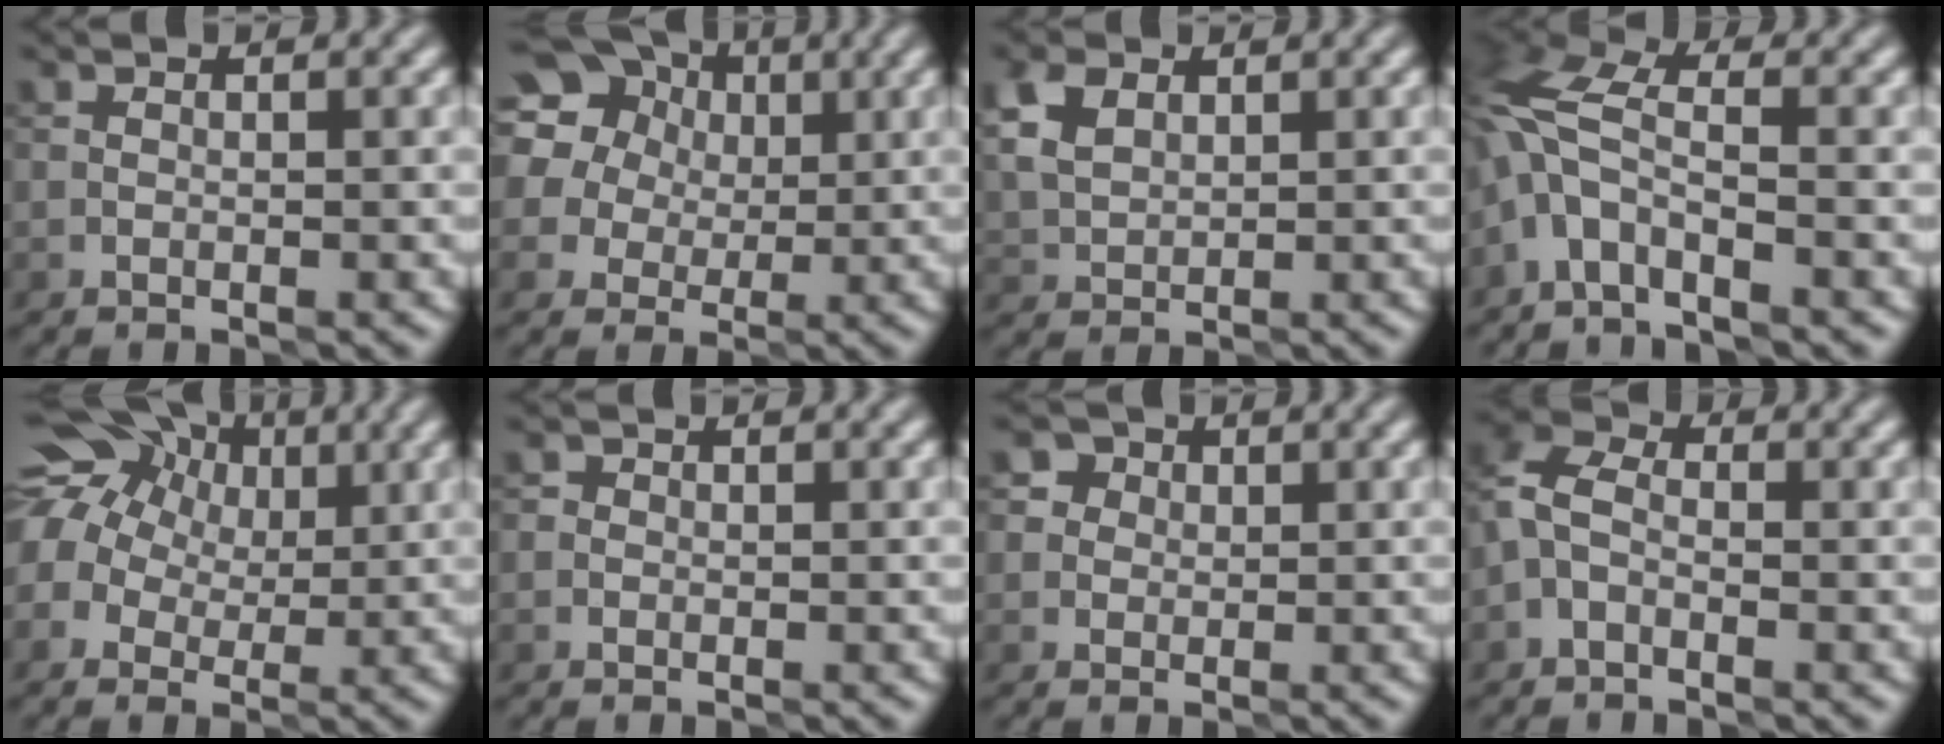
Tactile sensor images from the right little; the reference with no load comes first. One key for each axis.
{"total": 15.6, "fx": 6.8, "fy": 12.7, "fz": 6.0, "tx": -0.160, "ty": 0.049, "tz": 0.098}
{"total": 3.7, "fx": 1.8, "fy": 2.4, "fz": 2.1, "tx": -0.055, "ty": 0.012, "tz": 0.034}
{"total": 4.7, "fx": -2.3, "fy": 1.9, "fz": 3.7, "tx": -0.082, "ty": 0.014, "tz": -0.058}
{"total": 12.8, "fx": 5.2, "fy": 9.9, "fz": 6.4, "tx": -0.127, "ty": 0.047, "tz": 0.064}
{"total": 0.7, "fx": 0.1, "fy": 0.7, "fz": 0.2, "tx": 0.005, "ty": -0.002, "tz": -0.009}
{"total": 2.9, "fx": 1.3, "fy": 2.5, "fz": 0.7, "tx": 0.015, "ty": 0.011, "tz": 0.007}
{"total": 3.3, "fx": -0.5, "fy": 2.2, "fz": 2.4, "tx": -0.053, "ty": 0.014, "tz": -0.024}